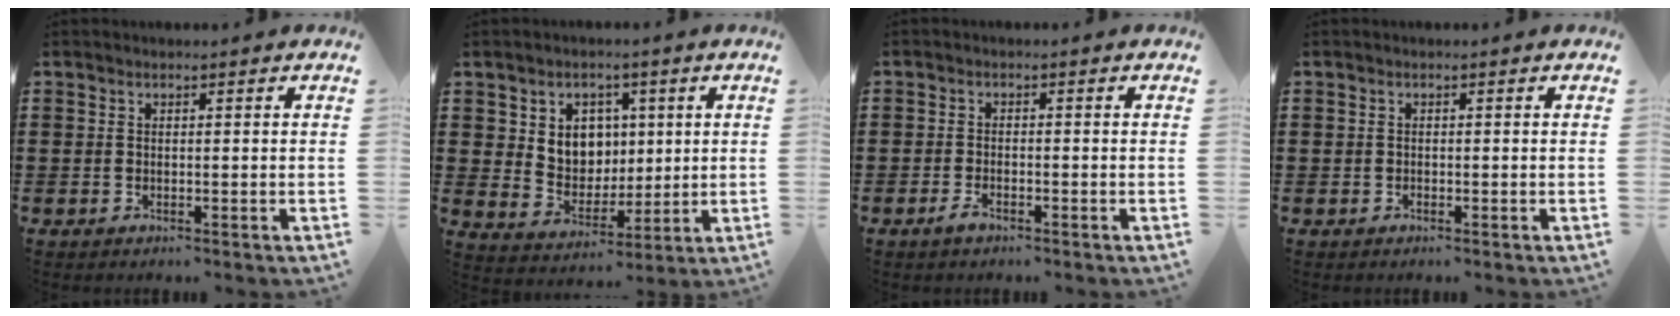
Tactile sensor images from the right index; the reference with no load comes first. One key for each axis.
{"total": 6.0, "fx": 2.1, "fy": 5.3, "fz": 1.8, "tx": -0.047, "ty": 0.003, "tz": 0.034}
{"total": 1.6, "fx": -1.1, "fy": 0.6, "fz": 1.0, "tx": -0.027, "ty": -0.005, "tz": -0.024}
{"total": 0.5, "fx": -0.3, "fy": 0.4, "fz": 0.1, "tx": -0.004, "ty": 0.000, "tz": -0.007}